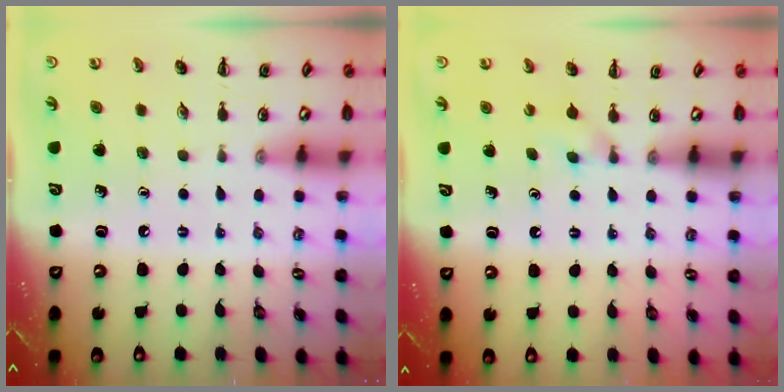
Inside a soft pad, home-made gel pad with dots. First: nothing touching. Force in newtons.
{"total": 2.9, "press": 2.7, "slide": 1.2}